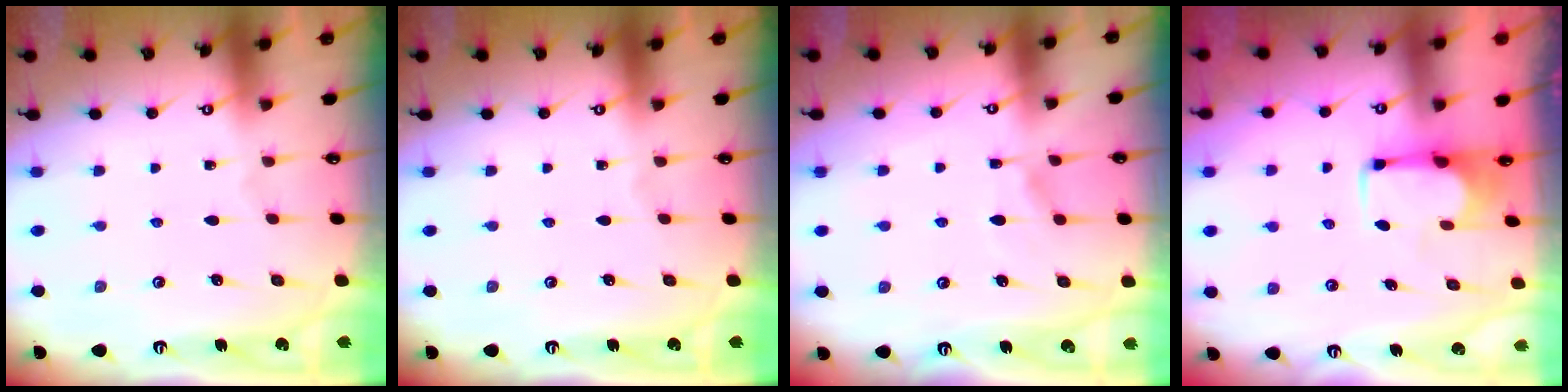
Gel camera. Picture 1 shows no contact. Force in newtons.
{"total": 0.0}
{"total": 5.4, "press": 5.4, "slide": 0.5}
{"total": 1.7, "press": 1.5, "slide": 0.9}